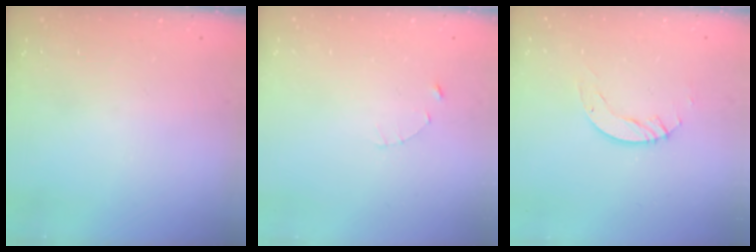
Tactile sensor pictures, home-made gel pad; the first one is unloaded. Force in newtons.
{"total": 1.2, "press": 1.1, "slide": 0.2}
{"total": 4.1, "press": 4.1, "slide": 0.4}